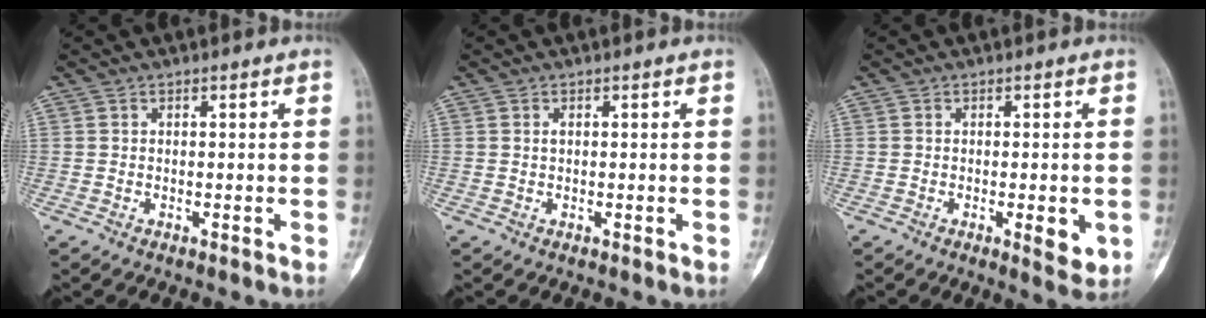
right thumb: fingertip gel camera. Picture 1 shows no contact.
{"total": 0.6, "force": [0.2, 0.4, 0.5], "torque": [-0.010, 0.002, 0.004]}
{"total": 4.6, "force": [-1.1, 1.6, 4.2], "torque": [-0.045, -0.007, -0.011]}